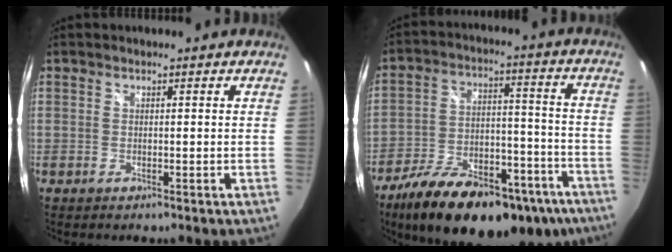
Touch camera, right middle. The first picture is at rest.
{"total": 27.2, "force": [-19.0, 11.9, 15.5], "torque": [-0.262, -0.003, -0.263]}